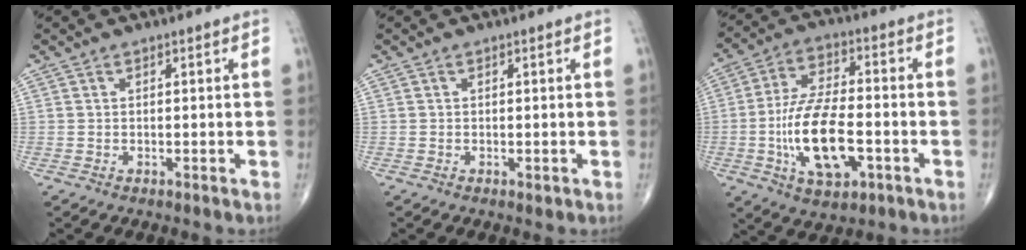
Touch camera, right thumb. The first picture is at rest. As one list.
[{"total": 0.6, "force": [-0.2, 0.4, 0.4], "torque": [-0.004, -0.001, -0.003]}, {"total": 15.5, "force": [-4.0, 7.1, 13.2], "torque": [-0.244, 0.017, -0.067]}]